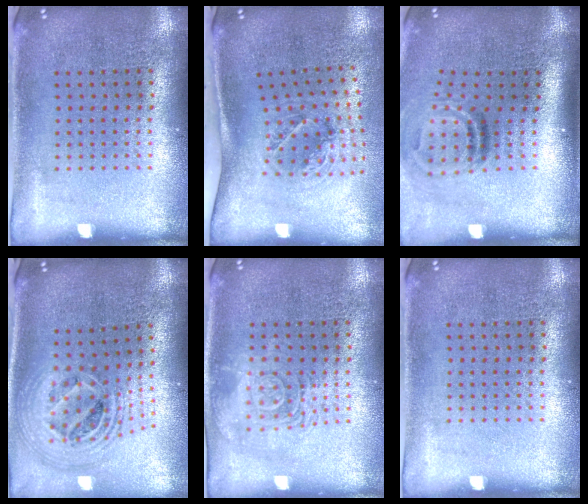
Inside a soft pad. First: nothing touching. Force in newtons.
{"total": 1.4, "press": 1.2, "slide": 0.8}
{"total": 2.0, "press": 1.1, "slide": 1.6}
{"total": 2.4, "press": 1.8, "slide": 1.6}
{"total": 2.8, "press": 2.8, "slide": 0.4}
{"total": 0.0}